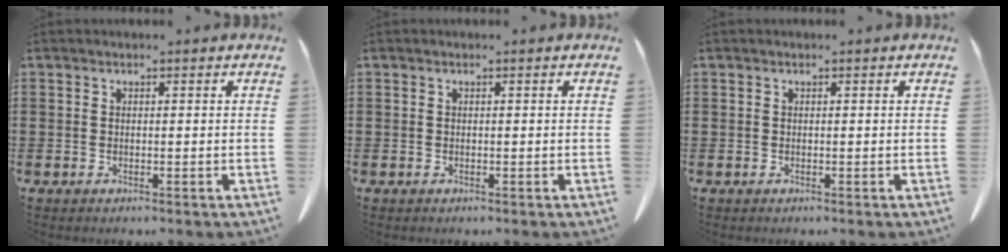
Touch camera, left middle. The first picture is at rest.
{"total": 0.0}
{"total": 0.0}